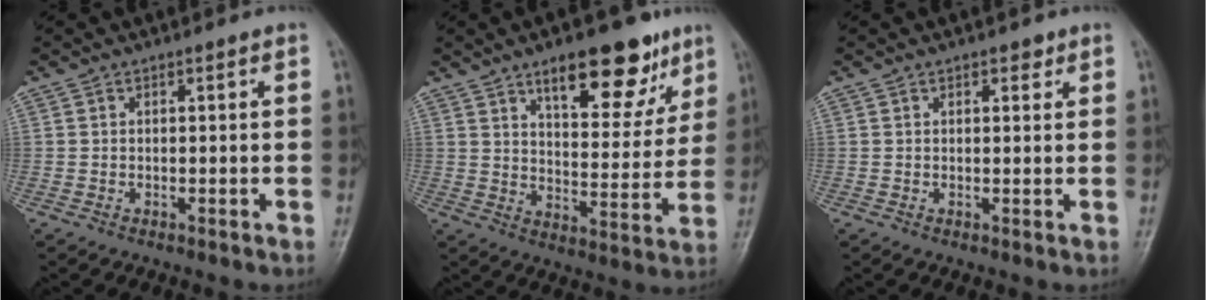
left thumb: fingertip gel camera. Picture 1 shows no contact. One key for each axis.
{"total": 16.7, "fx": 10.1, "fy": 6.9, "fz": 11.3, "tx": -0.109, "ty": -0.049, "tz": 0.151}
{"total": 2.1, "fx": 1.3, "fy": 1.1, "fz": 1.2, "tx": -0.005, "ty": -0.004, "tz": 0.015}